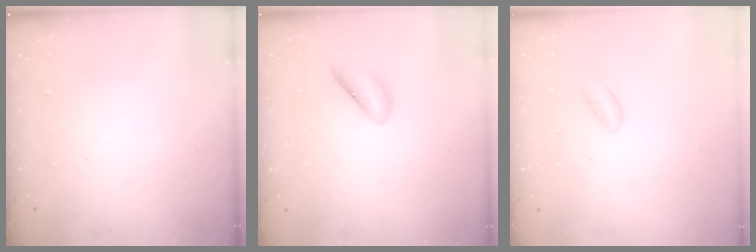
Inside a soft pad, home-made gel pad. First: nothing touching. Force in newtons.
{"total": 6.2, "press": 6.1, "slide": 0.5}
{"total": 2.0, "press": 2.0, "slide": 0.2}